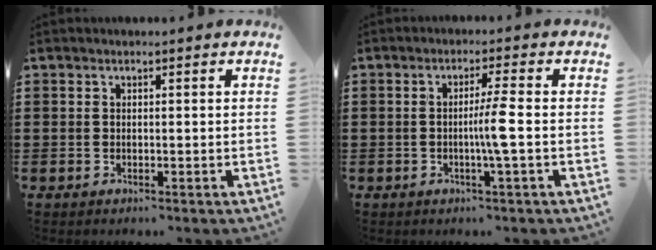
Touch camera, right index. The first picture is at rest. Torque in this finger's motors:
{"motor_torque": [2.13, 0.01, 0.37, 0.11]}